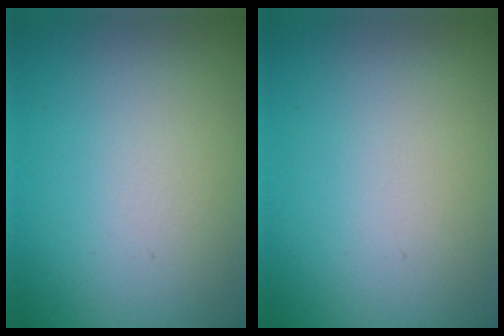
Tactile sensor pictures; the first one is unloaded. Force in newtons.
{"total": 0.0}